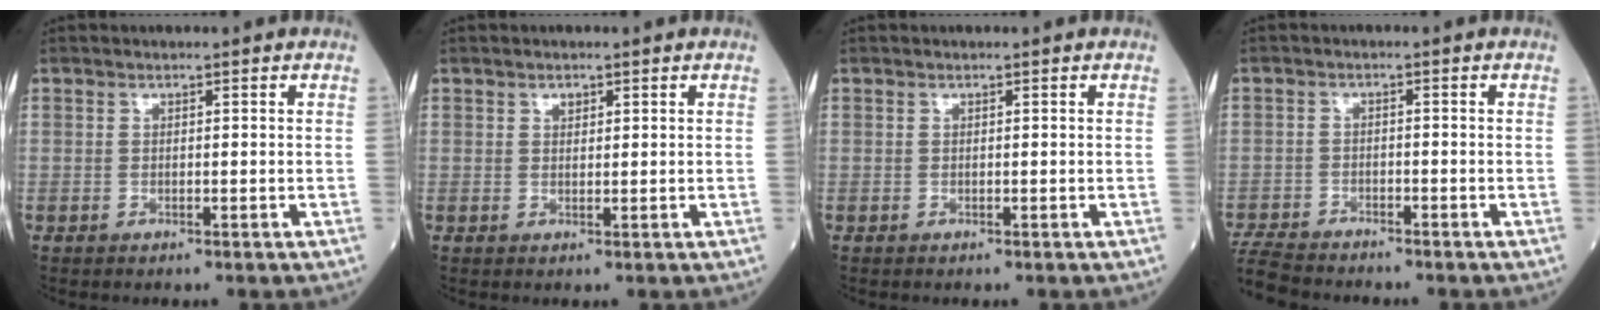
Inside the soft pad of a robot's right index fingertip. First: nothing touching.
{"total": 1.0, "force": [0.6, 0.6, 0.5], "torque": [-0.006, -0.003, 0.009]}
{"total": 0.0}
{"total": 6.3, "force": [-6.1, 1.2, 1.0], "torque": [-0.017, -0.018, -0.115]}